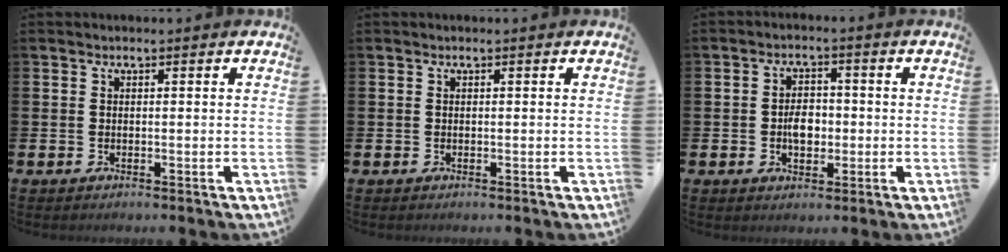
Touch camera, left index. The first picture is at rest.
{"total": 0.0}
{"total": 3.7, "force": [-0.4, 2.5, 2.8], "torque": [-0.035, 0.000, -0.014]}